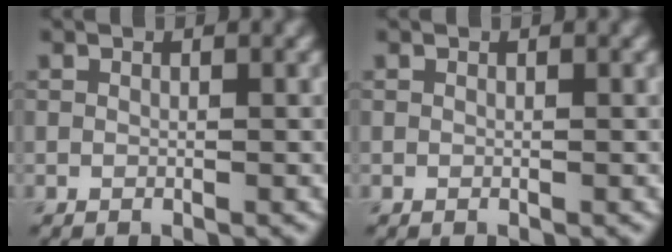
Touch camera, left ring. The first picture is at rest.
{"total": 0.0}